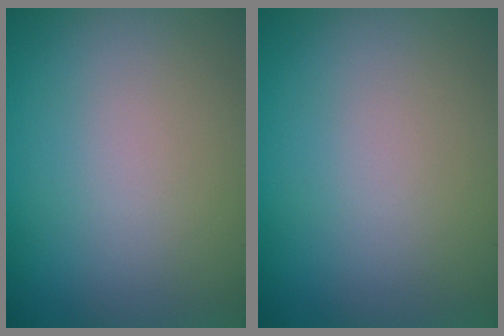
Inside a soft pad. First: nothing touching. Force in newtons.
{"total": 0.0}